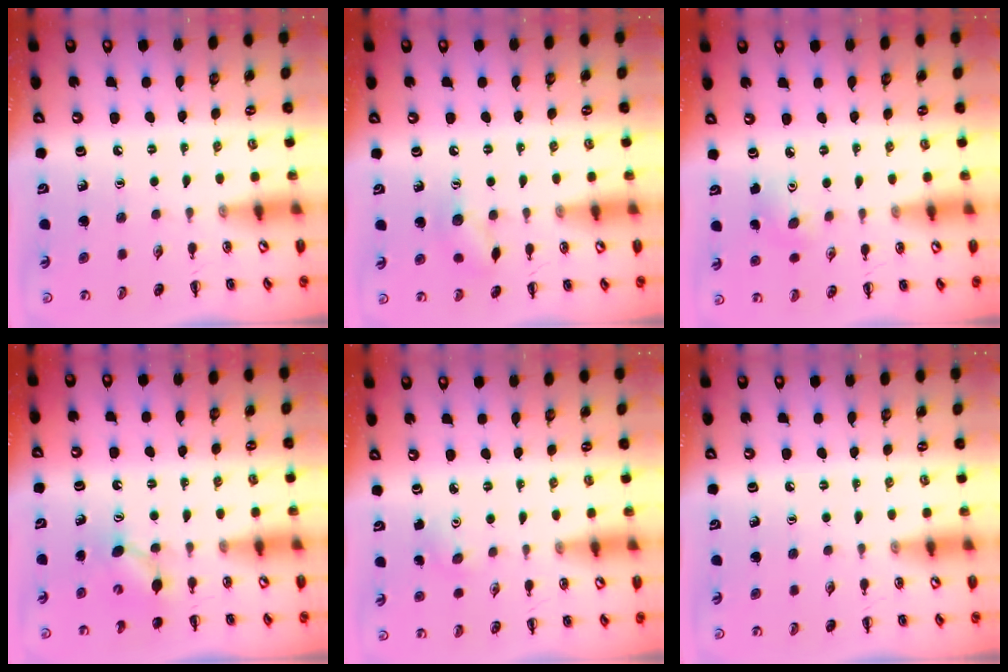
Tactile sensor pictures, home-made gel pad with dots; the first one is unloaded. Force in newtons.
{"total": 7.3, "press": 7.2, "slide": 1.1}
{"total": 5.5, "press": 5.2, "slide": 1.7}
{"total": 5.5, "press": 5.4, "slide": 1.1}
{"total": 3.2, "press": 3.1, "slide": 0.8}
{"total": 0.0}